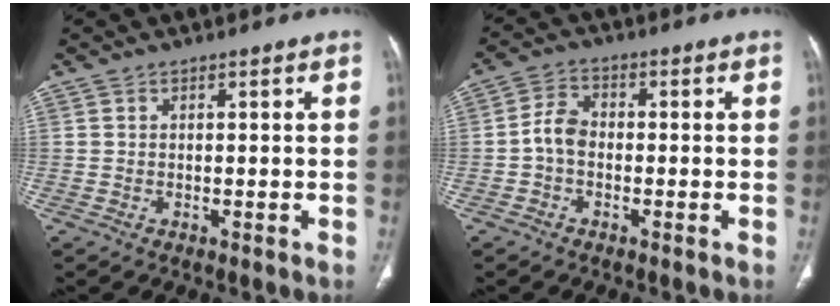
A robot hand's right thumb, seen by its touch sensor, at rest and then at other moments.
{"total": 4.6, "force": [-1.0, 3.2, 3.1], "torque": [-0.054, 0.014, -0.029]}